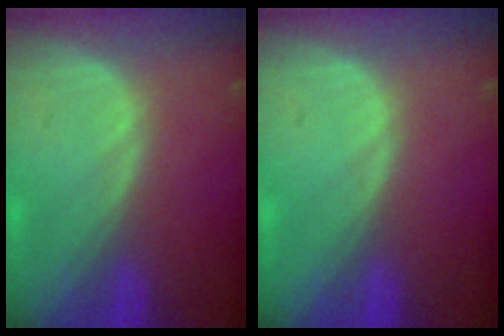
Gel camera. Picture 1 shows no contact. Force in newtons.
{"total": 0.0}